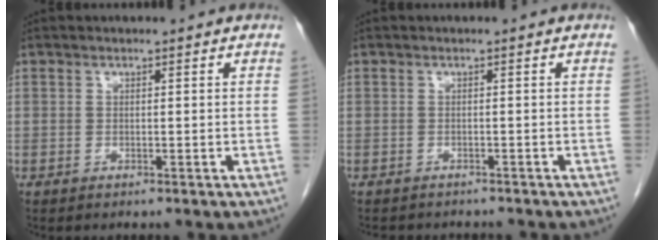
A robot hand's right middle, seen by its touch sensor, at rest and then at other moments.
{"total": 5.1, "force": [-4.6, 1.7, 1.3], "torque": [-0.017, -0.001, -0.058]}